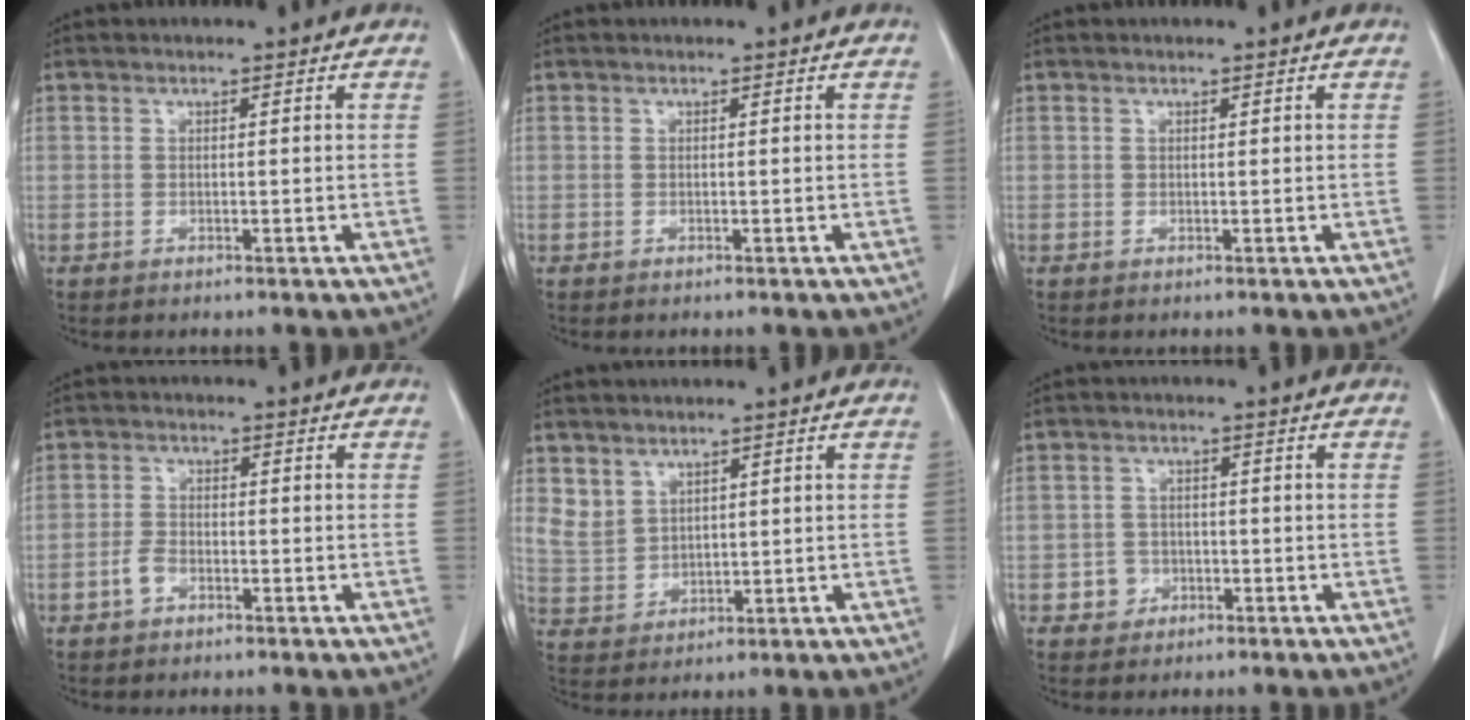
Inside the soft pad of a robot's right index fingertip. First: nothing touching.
{"total": 0.0}
{"total": 0.0}
{"total": 2.5, "force": [-1.5, 1.4, 1.5], "torque": [-0.032, 0.005, -0.027]}
{"total": 4.5, "force": [3.0, 3.2, 0.9], "torque": [-0.019, 0.001, 0.077]}
{"total": 2.7, "force": [-1.2, 2.4, 0.3], "torque": [0.000, 0.011, -0.018]}